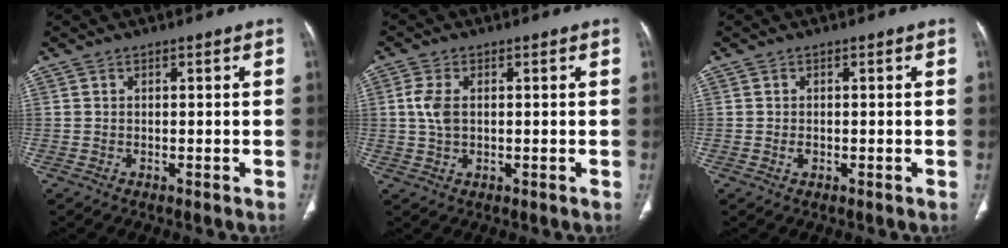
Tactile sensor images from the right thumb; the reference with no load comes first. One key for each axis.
{"total": 4.2, "fx": 0.4, "fy": 2.4, "fz": 3.4, "tx": -0.086, "ty": 0.004, "tz": 0.008}
{"total": 0.8, "fx": -0.2, "fy": 0.6, "fz": 0.5, "tx": -0.009, "ty": 0.002, "tz": -0.004}